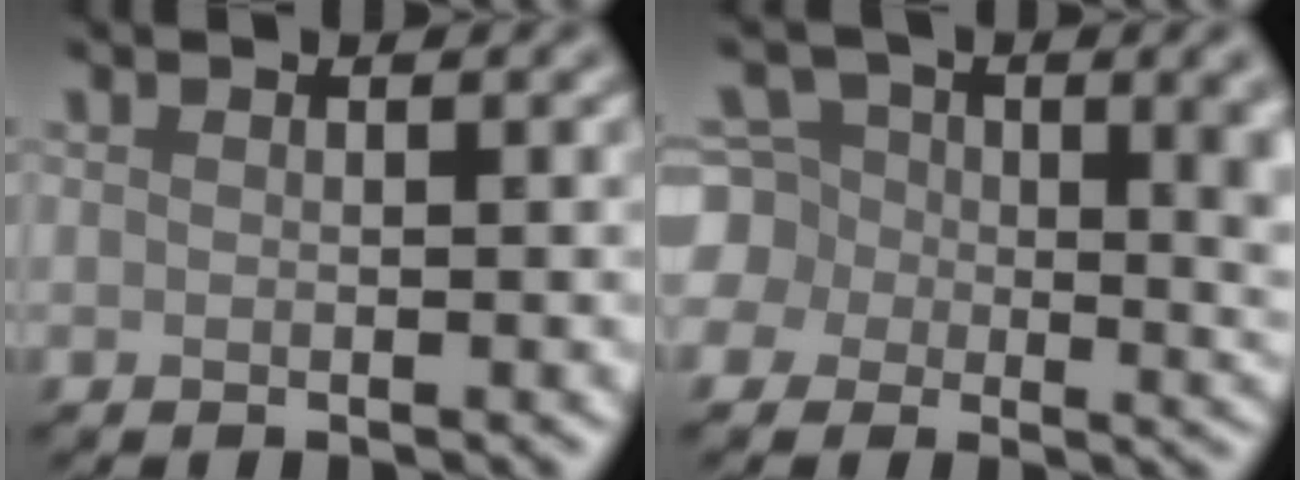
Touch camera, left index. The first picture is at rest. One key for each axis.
{"total": 10.1, "fx": 0.7, "fy": 8.2, "fz": 5.9, "tx": -0.079, "ty": -0.009, "tz": 0.000}